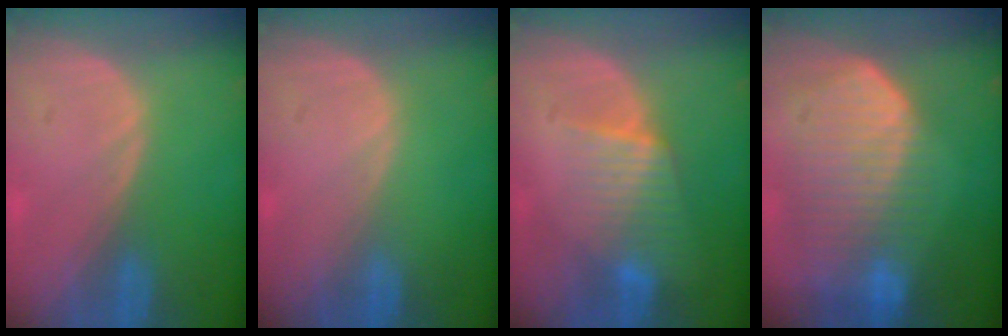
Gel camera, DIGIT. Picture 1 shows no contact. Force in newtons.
{"total": 0.0}
{"total": 6.4, "press": 5.9, "slide": 2.5}
{"total": 10.5, "press": 9.2, "slide": 5.1}